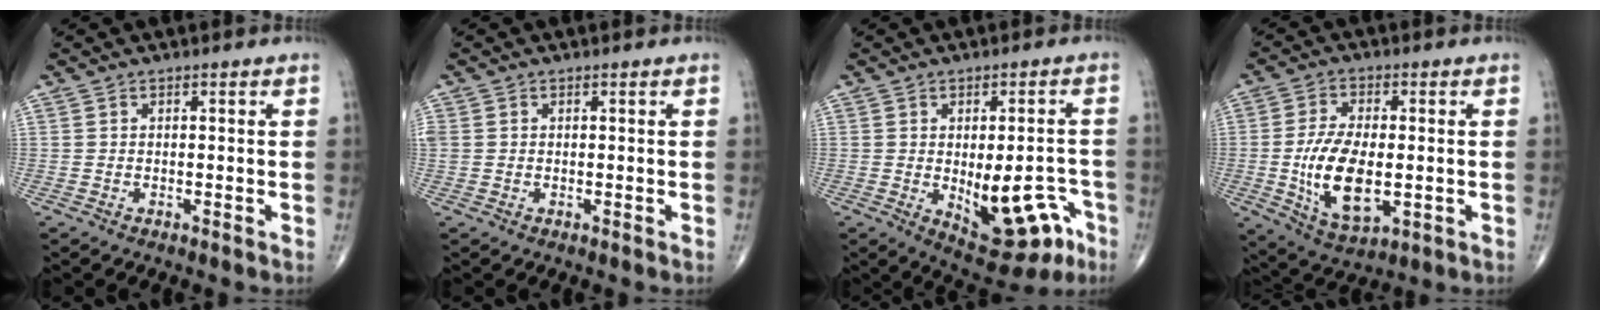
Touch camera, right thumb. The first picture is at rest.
{"total": 1.7, "force": [0.3, 1.5, 0.9], "torque": [-0.030, 0.008, 0.009]}
{"total": 13.9, "force": [-4.5, 6.7, 11.3], "torque": [-0.122, 0.020, -0.044]}
{"total": 13.2, "force": [-1.7, 6.6, 11.3], "torque": [-0.210, -0.011, -0.020]}